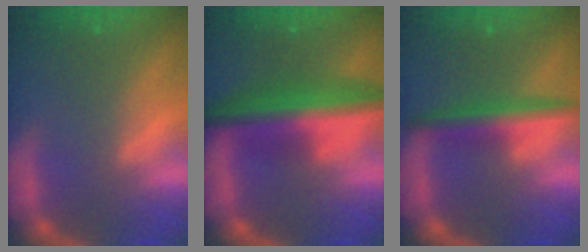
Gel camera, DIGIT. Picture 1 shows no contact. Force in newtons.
{"total": 9.0}
{"total": 4.5}